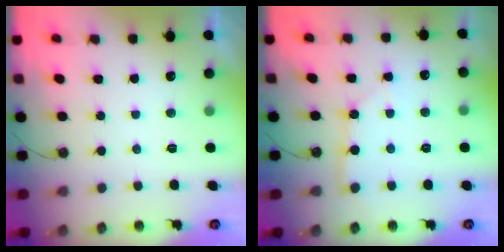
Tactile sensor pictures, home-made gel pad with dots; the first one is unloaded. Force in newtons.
{"total": 2.6, "press": 2.6, "slide": 0.2}